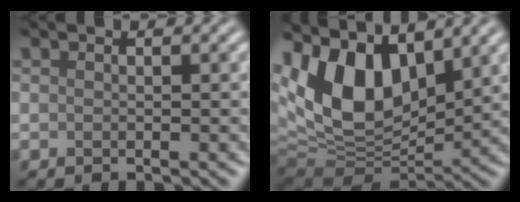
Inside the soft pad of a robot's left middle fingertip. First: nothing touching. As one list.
[{"total": 12.0, "force": [4.7, 7.0, 8.5], "torque": [-0.174, 0.011, 0.085]}]